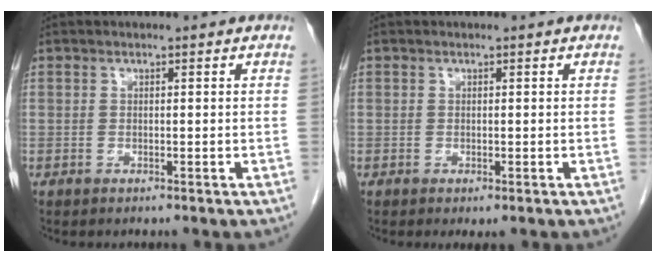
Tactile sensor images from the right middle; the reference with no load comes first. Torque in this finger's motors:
{"motor_torque": [0.71, -0.35, 0.00, 0.01]}